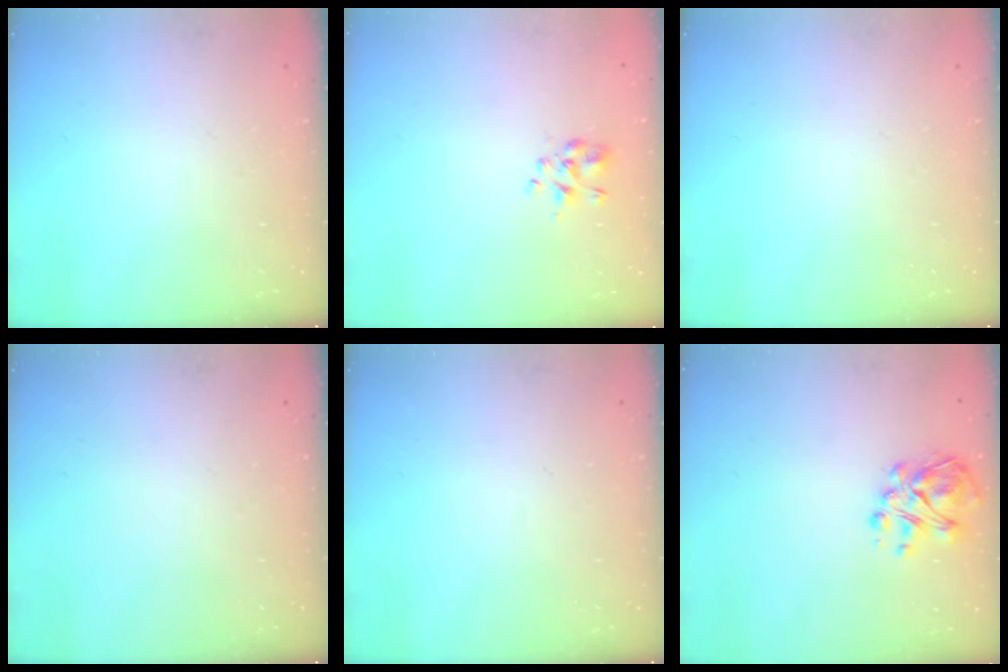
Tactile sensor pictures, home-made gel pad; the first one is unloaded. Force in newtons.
{"total": 2.3, "press": 2.2, "slide": 0.8}
{"total": 0.0}
{"total": 0.0}
{"total": 0.0}
{"total": 6.5, "press": 6.4, "slide": 1.2}